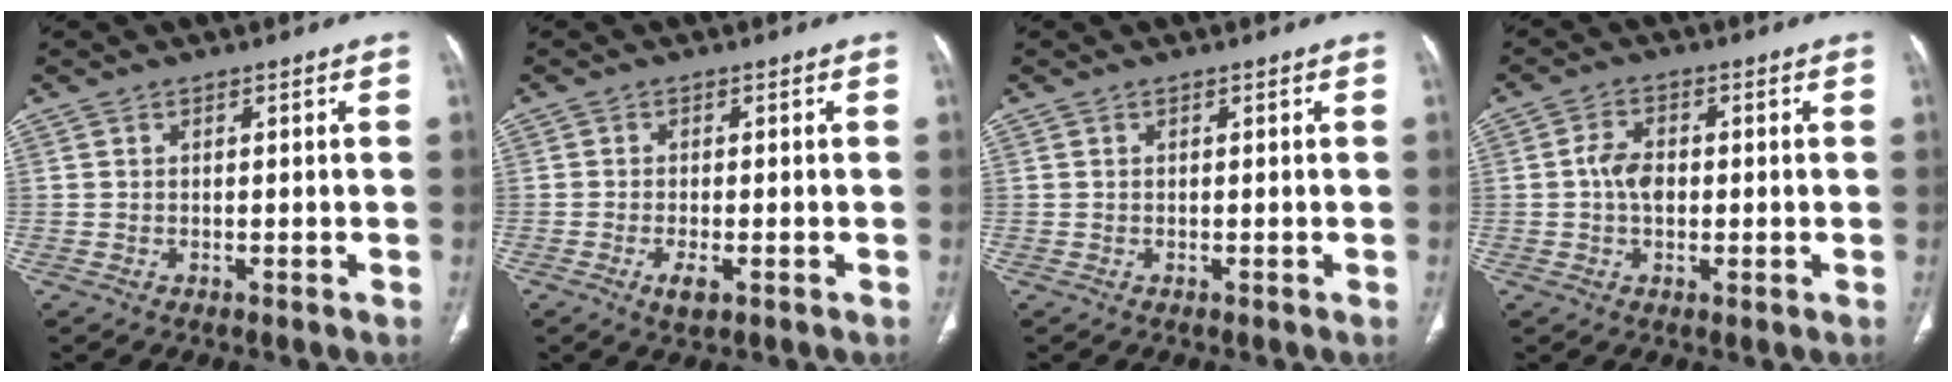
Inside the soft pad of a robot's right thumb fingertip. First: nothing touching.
{"total": 3.1, "force": [-1.3, 1.2, 2.5], "torque": [-0.050, -0.004, -0.022]}
{"total": 0.0}
{"total": 4.9, "force": [0.0, 3.1, 3.8], "torque": [-0.065, 0.006, -0.006]}